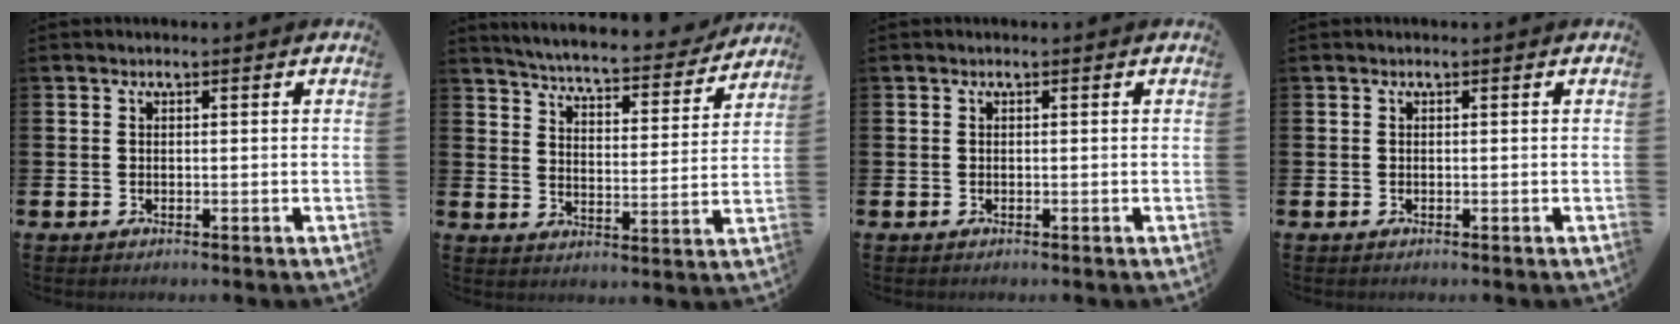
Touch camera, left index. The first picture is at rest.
{"total": 5.4, "force": [5.3, 0.5, 1.3], "torque": [-0.042, -0.046, 0.084]}
{"total": 0.0}
{"total": 0.0}